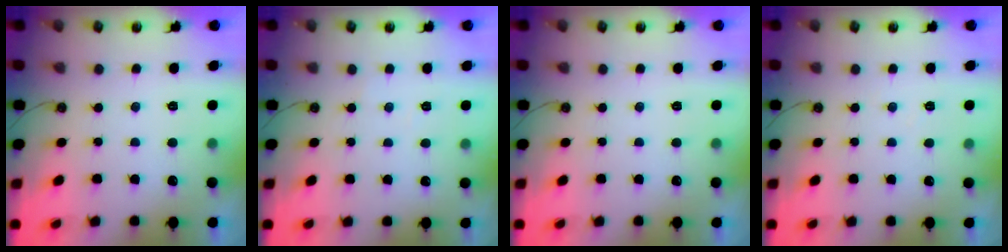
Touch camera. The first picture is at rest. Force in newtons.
{"total": 3.6, "press": 3.6, "slide": 0.5}
{"total": 0.0}
{"total": 3.0, "press": 3.0, "slide": 0.6}